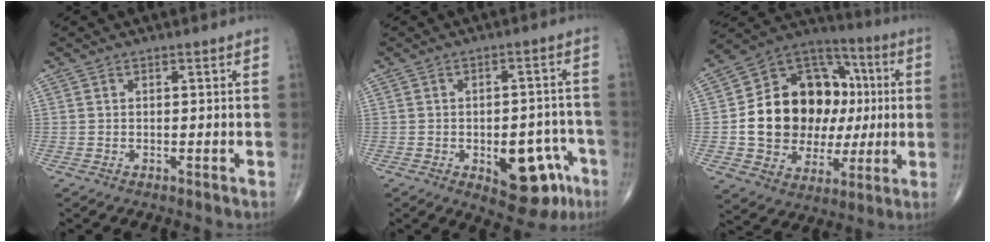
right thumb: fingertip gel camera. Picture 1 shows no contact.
{"total": 13.2, "force": [-5.3, 6.8, 10.0], "torque": [-0.093, 0.035, -0.058]}
{"total": 25.4, "force": [1.1, 18.4, 17.5], "torque": [-0.249, 0.028, 0.032]}